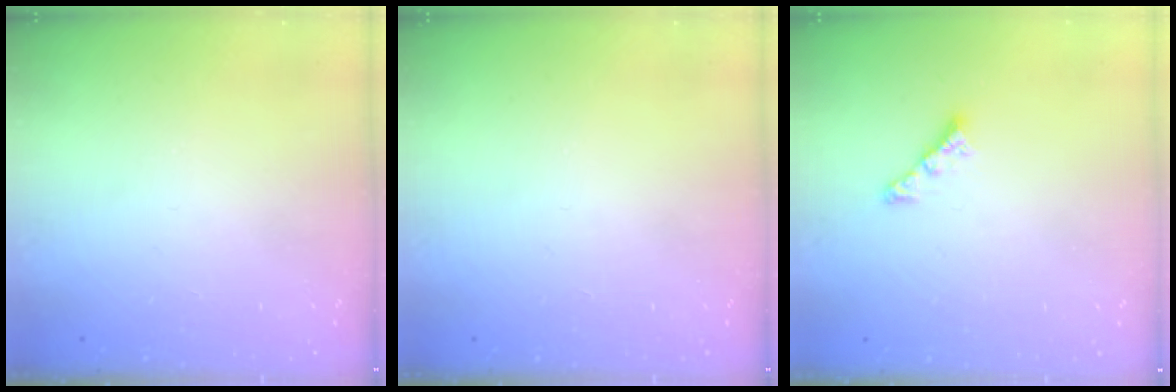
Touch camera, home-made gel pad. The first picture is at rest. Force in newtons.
{"total": 0.0}
{"total": 4.5, "press": 4.4, "slide": 0.7}